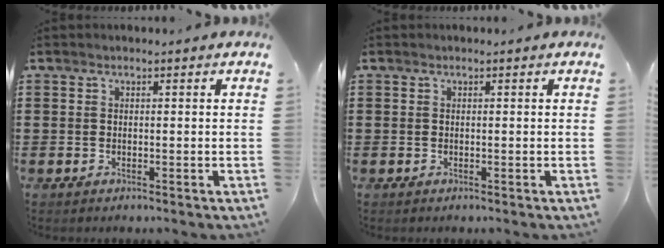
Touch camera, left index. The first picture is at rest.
{"total": 0.0}